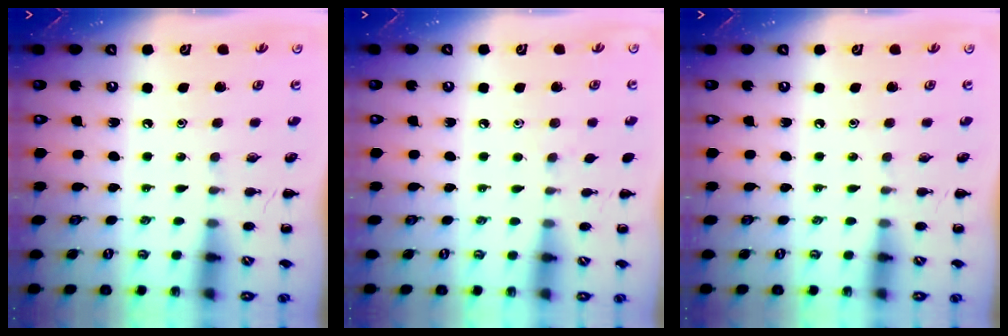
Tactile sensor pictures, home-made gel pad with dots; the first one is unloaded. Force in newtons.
{"total": 2.9, "press": 2.7, "slide": 1.2}
{"total": 0.0}